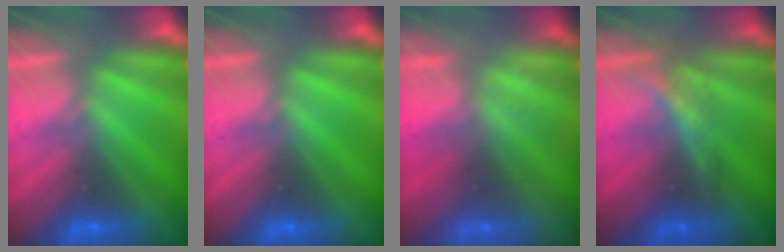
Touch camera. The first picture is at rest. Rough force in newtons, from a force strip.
{"total": 0.0}
{"total": 2.3}
{"total": 1.7}